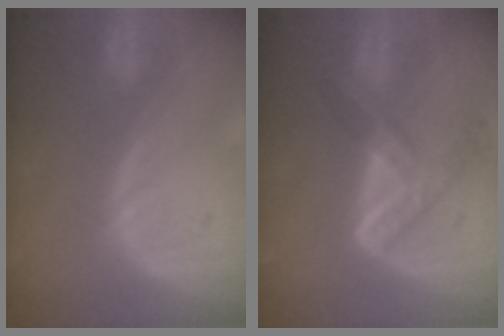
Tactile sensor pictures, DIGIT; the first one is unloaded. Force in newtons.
{"total": 7.2, "press": 6.2, "slide": 3.8}